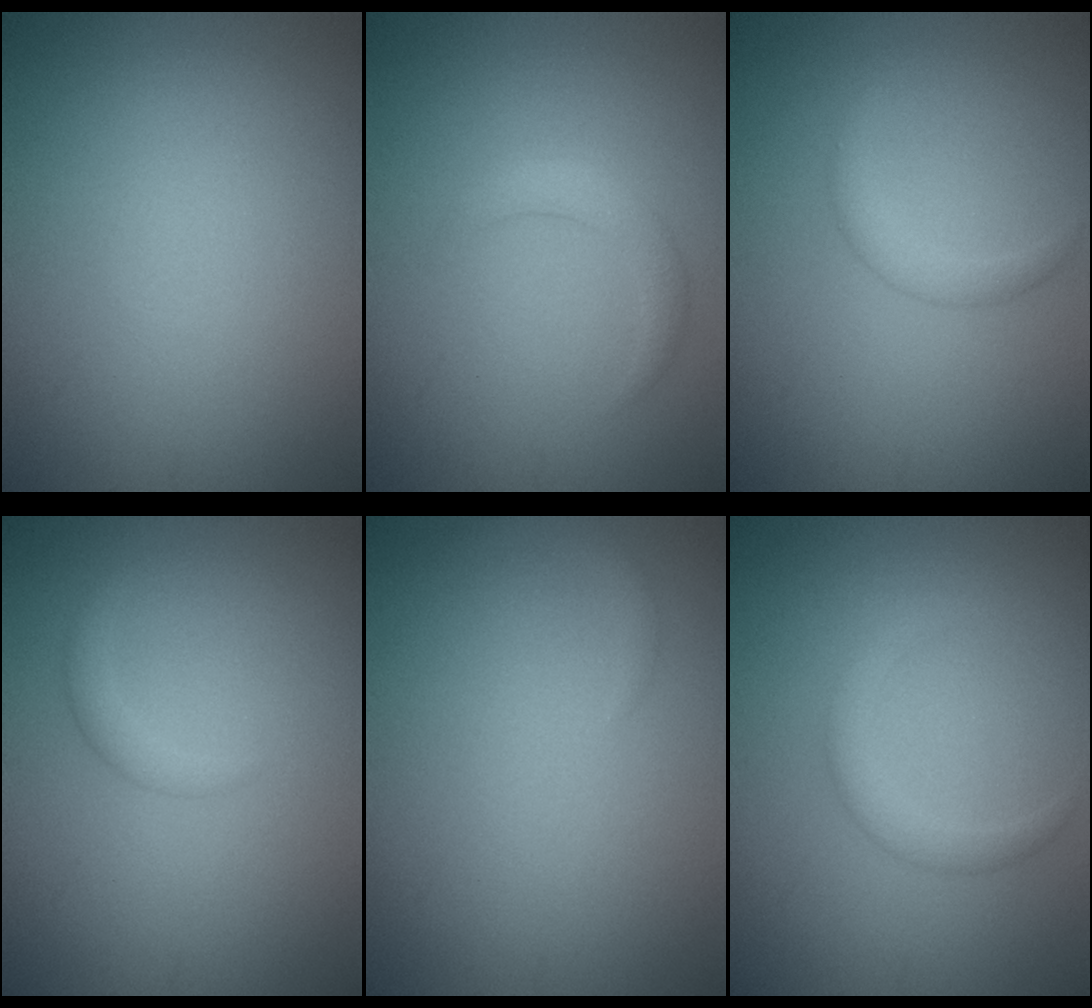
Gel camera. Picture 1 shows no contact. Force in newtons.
{"total": 1.8, "press": 1.8, "slide": 0.0}
{"total": 1.7, "press": 1.7, "slide": 0.1}
{"total": 1.2, "press": 1.2, "slide": 0.1}
{"total": 0.9, "press": 0.9, "slide": 0.1}
{"total": 1.8, "press": 1.8, "slide": 0.2}